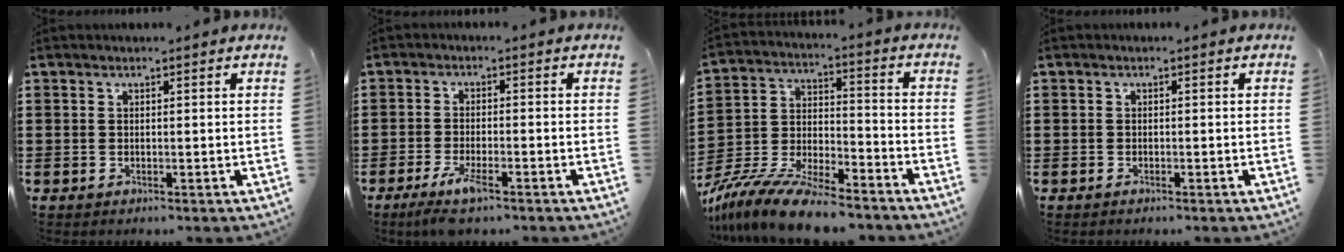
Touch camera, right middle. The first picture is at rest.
{"total": 4.4, "force": [-2.9, 0.6, 3.3], "torque": [-0.072, -0.012, -0.054]}
{"total": 11.2, "force": [-10.1, 1.5, 4.4], "torque": [-0.089, 0.019, -0.201]}
{"total": 0.0}